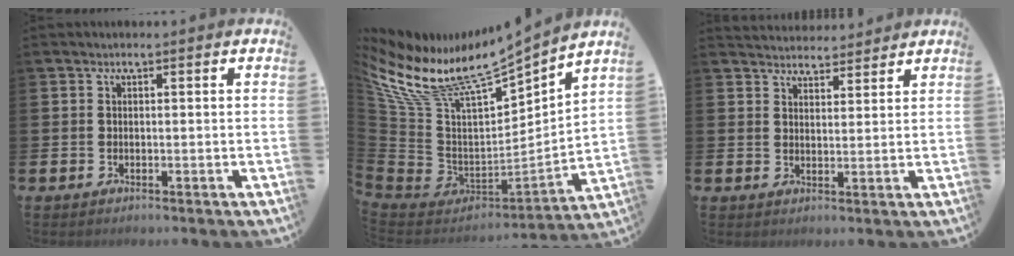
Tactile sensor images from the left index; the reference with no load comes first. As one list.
[{"total": 10.9, "force": [8.5, 3.3, 6.1], "torque": [-0.159, -0.063, 0.148]}, {"total": 3.7, "force": [3.6, 0.9, -0.4], "torque": [-0.001, -0.018, 0.066]}]